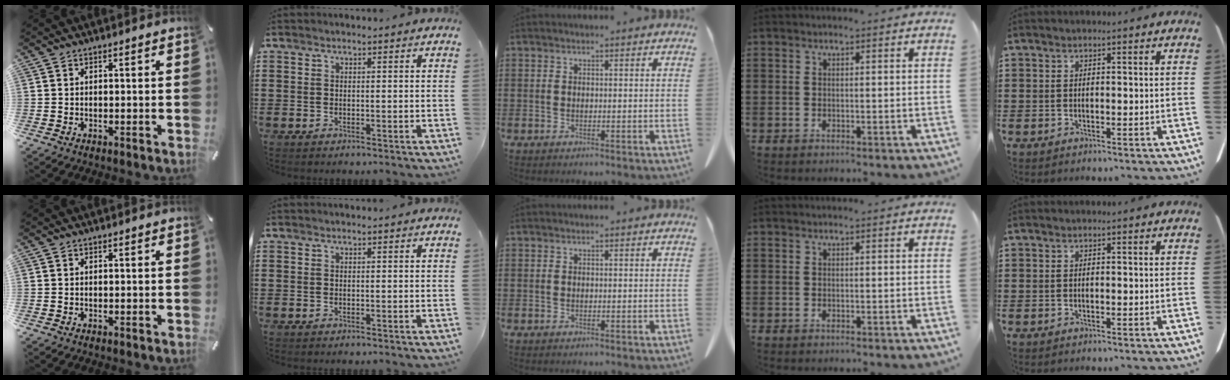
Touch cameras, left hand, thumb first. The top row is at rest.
{}